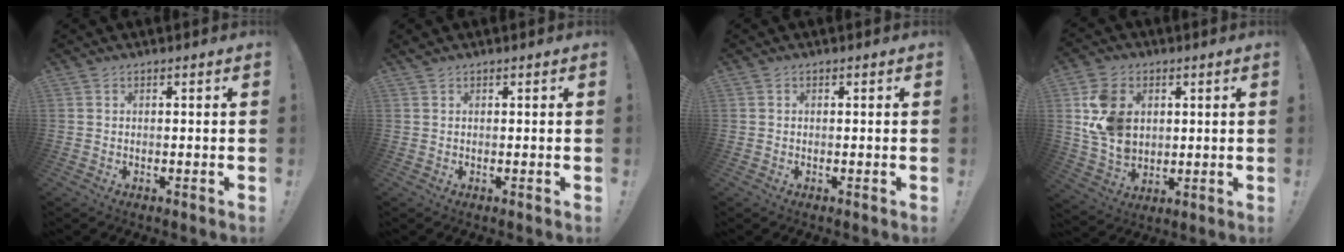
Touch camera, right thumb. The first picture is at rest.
{"total": 0.6, "force": [0.5, 0.2, 0.1], "torque": [0.006, -0.003, 0.010]}
{"total": 0.0}
{"total": 14.5, "force": [3.5, 11.2, 8.5], "torque": [-0.161, -0.011, 0.070]}